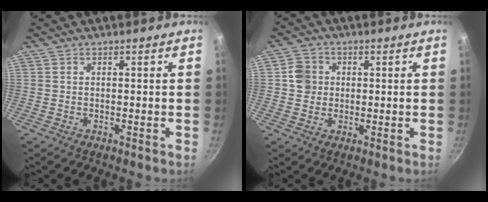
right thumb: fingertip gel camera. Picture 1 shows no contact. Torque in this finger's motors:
{"motor_torque": [-0.01, 0.01, 0.10, 0.01, 0.03]}